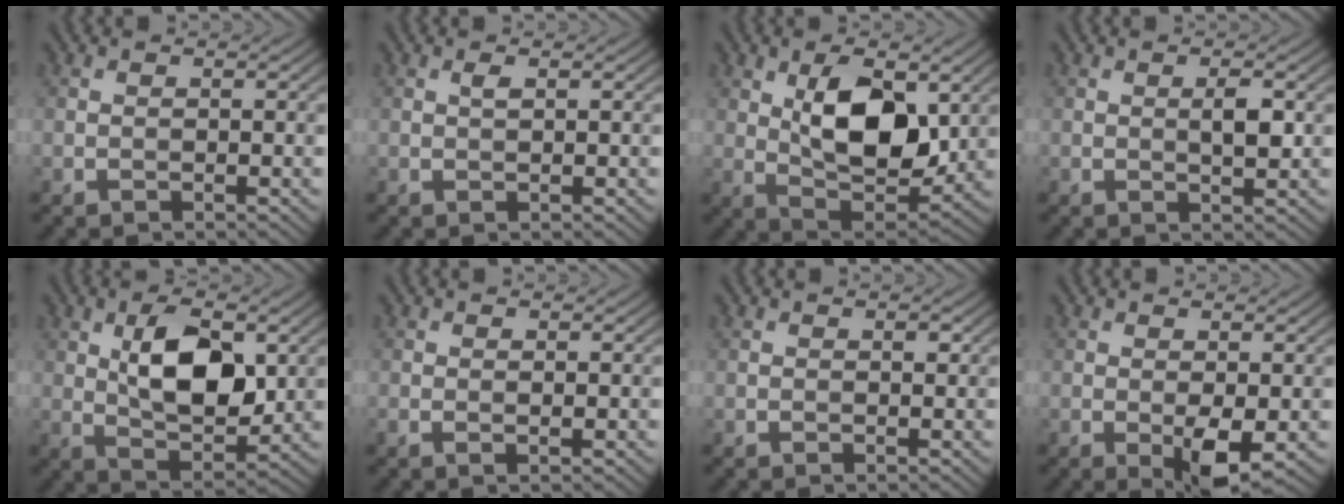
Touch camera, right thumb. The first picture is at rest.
{"total": 0.8, "force": [0.4, 0.2, 0.7], "torque": [-0.015, 0.003, 0.007]}
{"total": 10.8, "force": [2.6, 5.6, 8.9], "torque": [-0.160, -0.008, 0.049]}
{"total": 2.3, "force": [0.4, 0.6, 2.2], "torque": [-0.042, -0.002, 0.006]}
{"total": 9.7, "force": [2.2, 4.9, 8.1], "torque": [-0.146, 0.001, 0.039]}
{"total": 0.8, "force": [0.2, 0.2, 0.8], "torque": [-0.017, 0.000, 0.002]}
{"total": 0.7, "force": [0.3, 0.3, 0.5], "torque": [-0.004, -0.003, 0.004]}
{"total": 3.6, "force": [-0.7, 1.2, 3.4], "torque": [-0.060, -0.004, -0.010]}